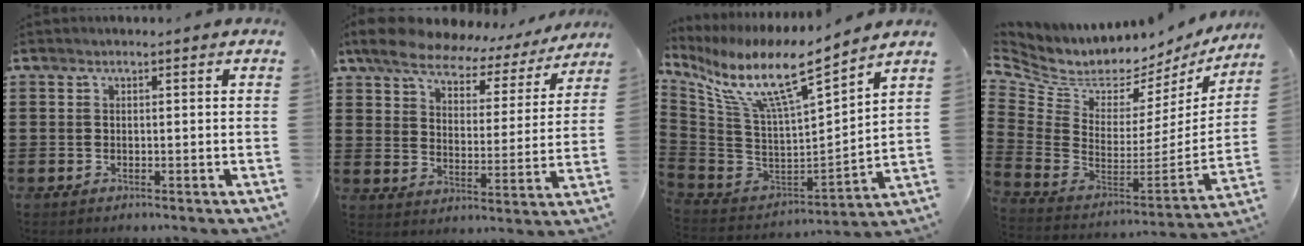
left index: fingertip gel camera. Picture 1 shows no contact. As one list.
[{"total": 6.8, "force": [5.9, 2.3, 2.3], "torque": [-0.076, -0.027, 0.101]}, {"total": 11.5, "force": [7.7, 1.9, 8.3], "torque": [-0.187, -0.058, 0.130]}, {"total": 4.6, "force": [3.6, 2.5, 1.5], "torque": [-0.062, -0.048, 0.060]}]